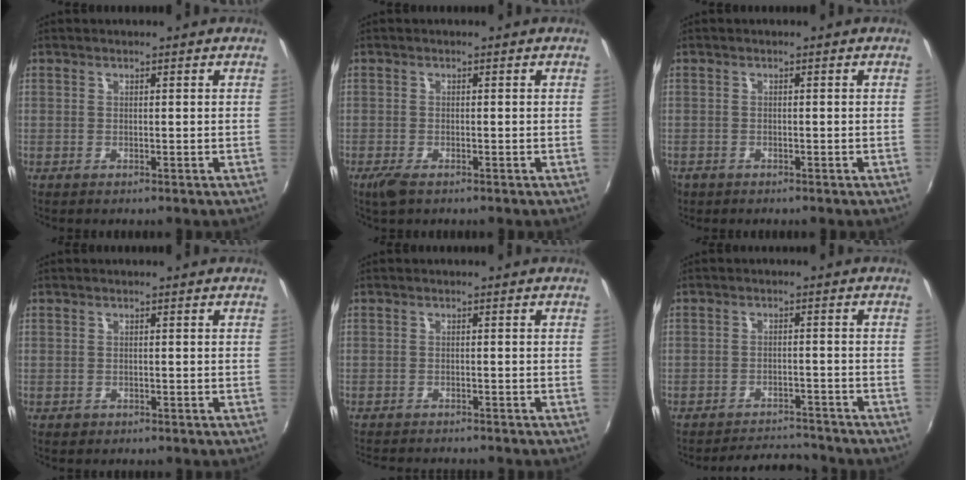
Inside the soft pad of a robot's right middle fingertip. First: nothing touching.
{"total": 2.9, "force": [-1.9, 1.0, 1.9], "torque": [-0.043, -0.009, -0.037]}
{"total": 1.8, "force": [-1.1, 1.3, 0.5], "torque": [-0.015, -0.005, -0.020]}
{"total": 1.0, "force": [-0.6, 0.8, 0.2], "torque": [-0.006, -0.002, -0.006]}
{"total": 5.6, "force": [-5.2, 0.8, 1.8], "torque": [-0.047, -0.016, -0.080]}
{"total": 7.2, "force": [-6.9, 1.5, 0.9], "torque": [-0.033, 0.014, -0.096]}